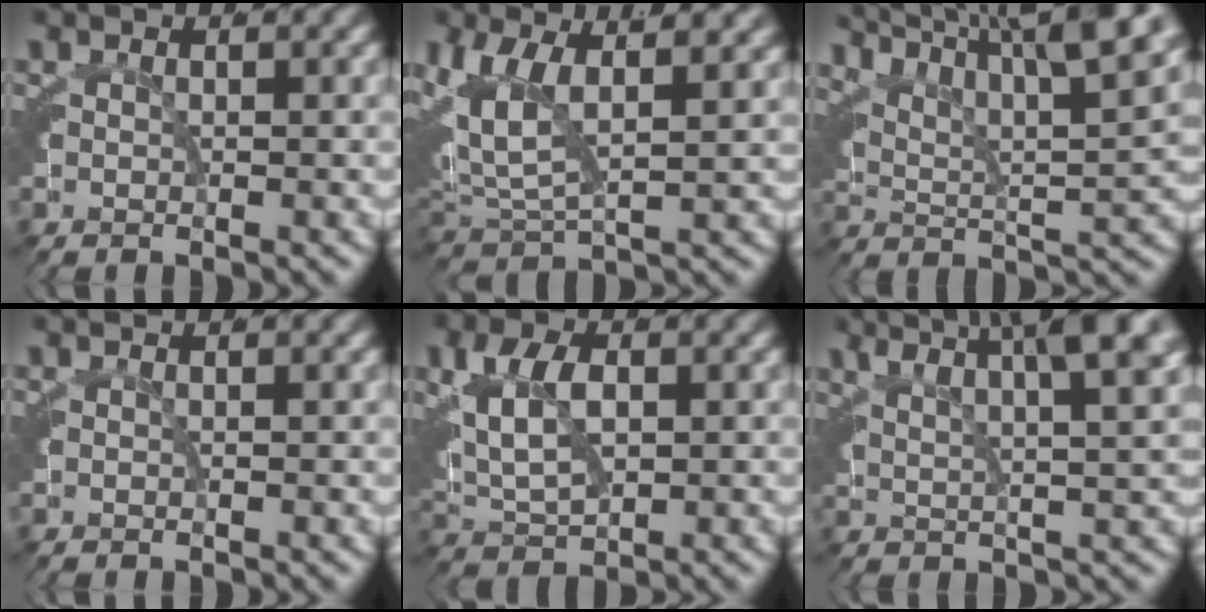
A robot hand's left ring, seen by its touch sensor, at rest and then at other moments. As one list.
[{"total": 7.5, "force": [2.2, 4.6, 5.5], "torque": [-0.123, -0.006, 0.040]}, {"total": 12.7, "force": [7.6, 6.1, 8.2], "torque": [-0.096, 0.043, 0.091]}, {"total": 0.0}, {"total": 6.5, "force": [0.6, 4.3, 4.7], "torque": [-0.104, -0.006, 0.017]}, {"total": 8.5, "force": [5.5, 2.7, 5.9], "torque": [-0.062, 0.037, 0.071]}]